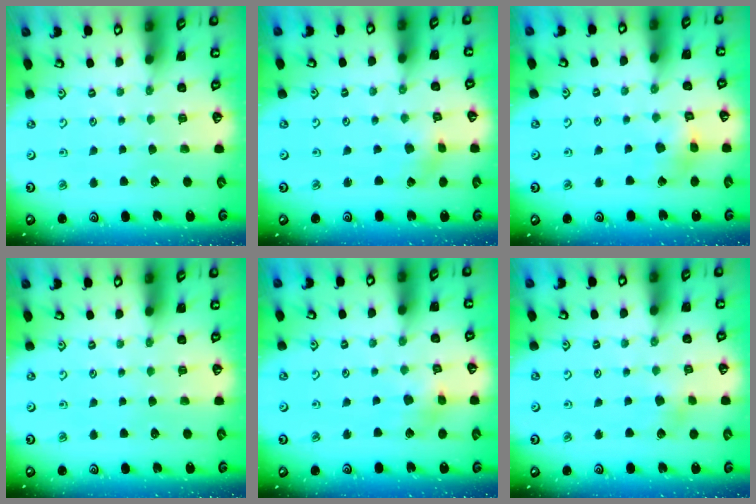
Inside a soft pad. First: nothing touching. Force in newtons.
{"total": 0.5, "press": 0.5, "slide": 0.2}
{"total": 5.2, "press": 5.2, "slide": 0.5}
{"total": 0.0}
{"total": 5.5, "press": 5.5, "slide": 0.5}
{"total": 4.8, "press": 4.8, "slide": 0.4}